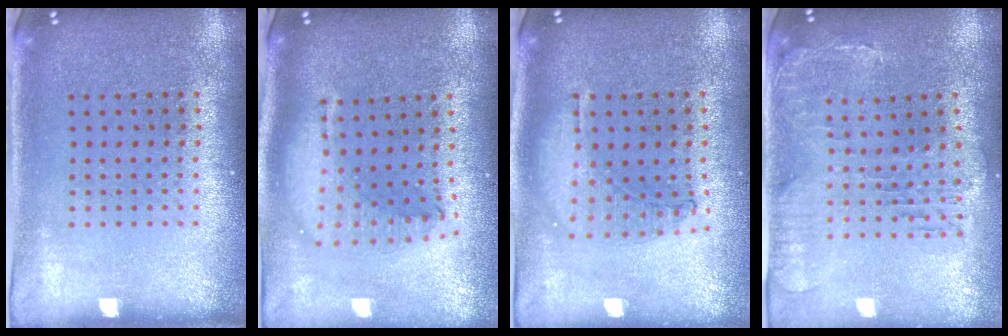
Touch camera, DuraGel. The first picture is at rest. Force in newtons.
{"total": 2.2, "press": 1.7, "slide": 1.3}
{"total": 1.0, "press": 1.0, "slide": 0.2}
{"total": 0.7, "press": 0.6, "slide": 0.2}